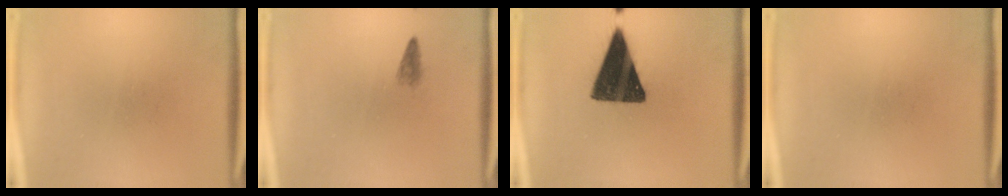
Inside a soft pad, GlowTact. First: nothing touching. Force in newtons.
{"total": 1.1}
{"total": 14.7}
{"total": 0.0}